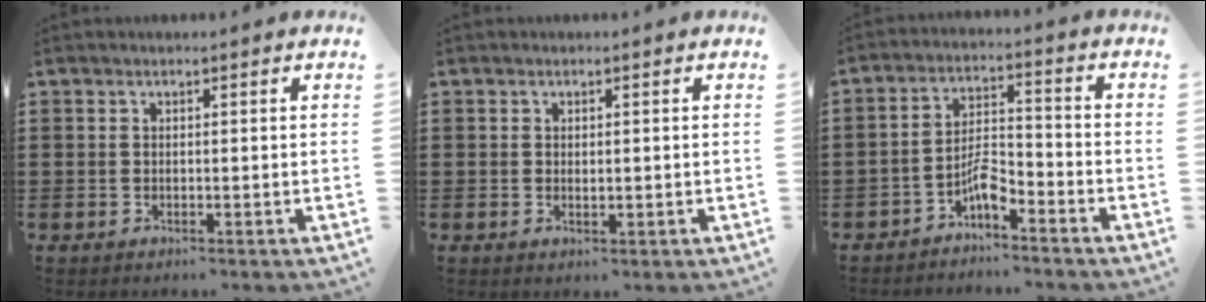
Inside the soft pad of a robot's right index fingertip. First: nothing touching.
{"total": 0.8, "force": [0.1, 0.5, 0.6], "torque": [-0.012, 0.005, 0.002]}
{"total": 5.0, "force": [-3.4, 1.7, 3.2], "torque": [-0.060, 0.011, -0.066]}